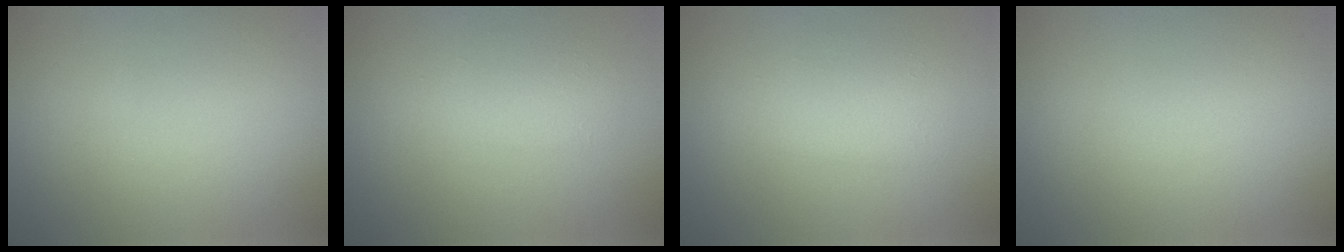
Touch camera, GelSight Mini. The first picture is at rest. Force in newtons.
{"total": 2.1, "press": 2.1, "slide": 0.2}
{"total": 2.5, "press": 2.5, "slide": 0.1}
{"total": 0.0}